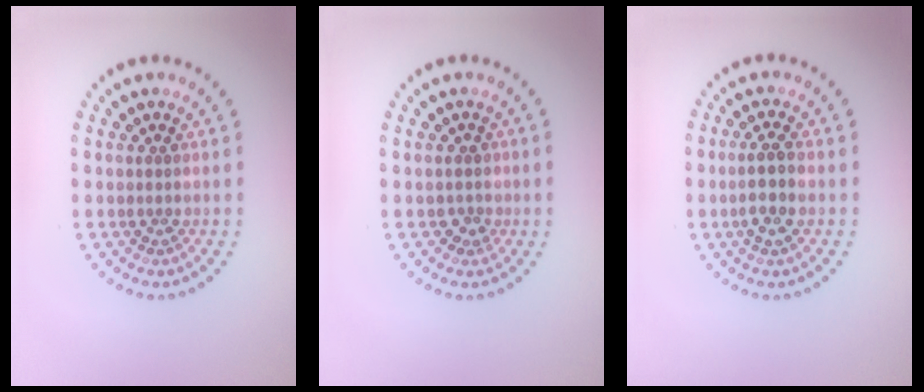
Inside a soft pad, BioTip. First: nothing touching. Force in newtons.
{"total": 1.3, "press": 1.1, "slide": 0.7}
{"total": 2.6, "press": 2.4, "slide": 1.0}